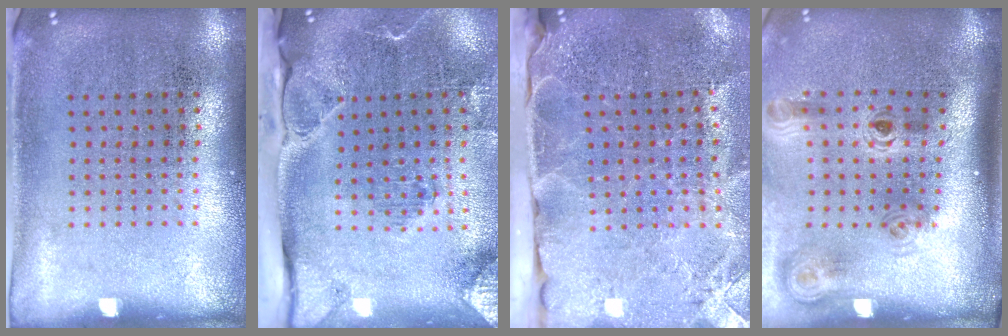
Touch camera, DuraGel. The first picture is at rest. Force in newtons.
{"total": 3.0, "press": 2.2, "slide": 2.0}
{"total": 3.9, "press": 3.2, "slide": 2.1}
{"total": 1.8, "press": 1.3, "slide": 1.3}